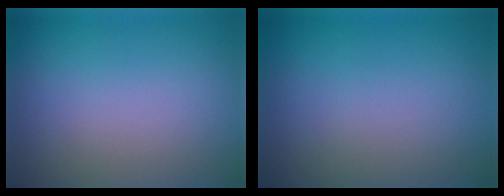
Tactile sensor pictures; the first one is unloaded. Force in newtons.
{"total": 0.0}